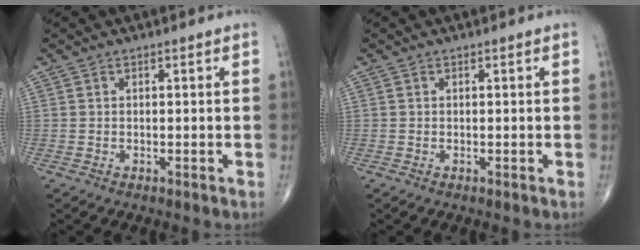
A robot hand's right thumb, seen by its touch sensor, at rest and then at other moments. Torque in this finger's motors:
{"motor_torque": [-0.06, 0.06, 0.25, 0.18, -0.04]}